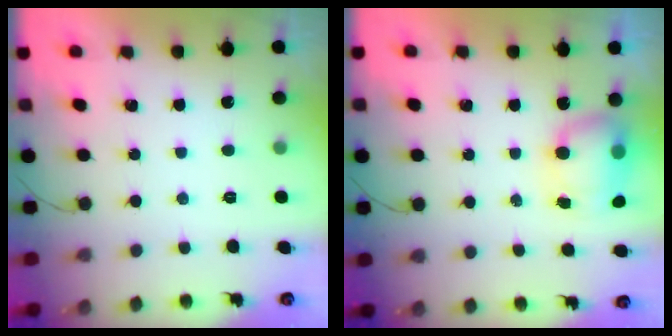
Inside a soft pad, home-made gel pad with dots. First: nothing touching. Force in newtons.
{"total": 7.5, "press": 7.4, "slide": 1.3}